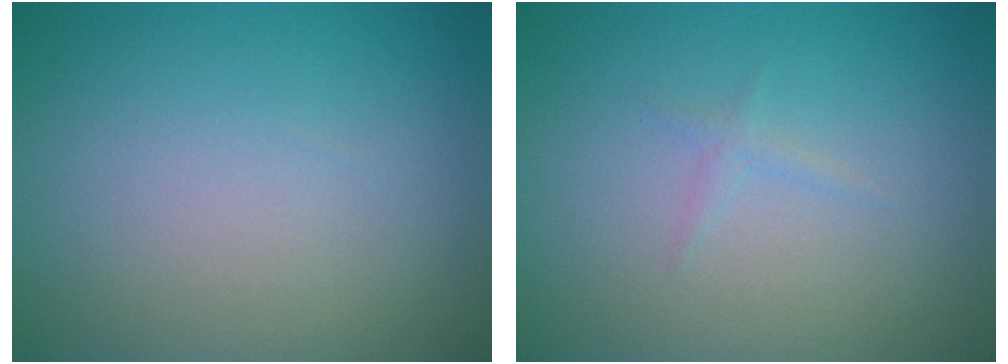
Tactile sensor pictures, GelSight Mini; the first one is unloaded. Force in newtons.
{"total": 0.7, "press": 0.7, "slide": 0.1}